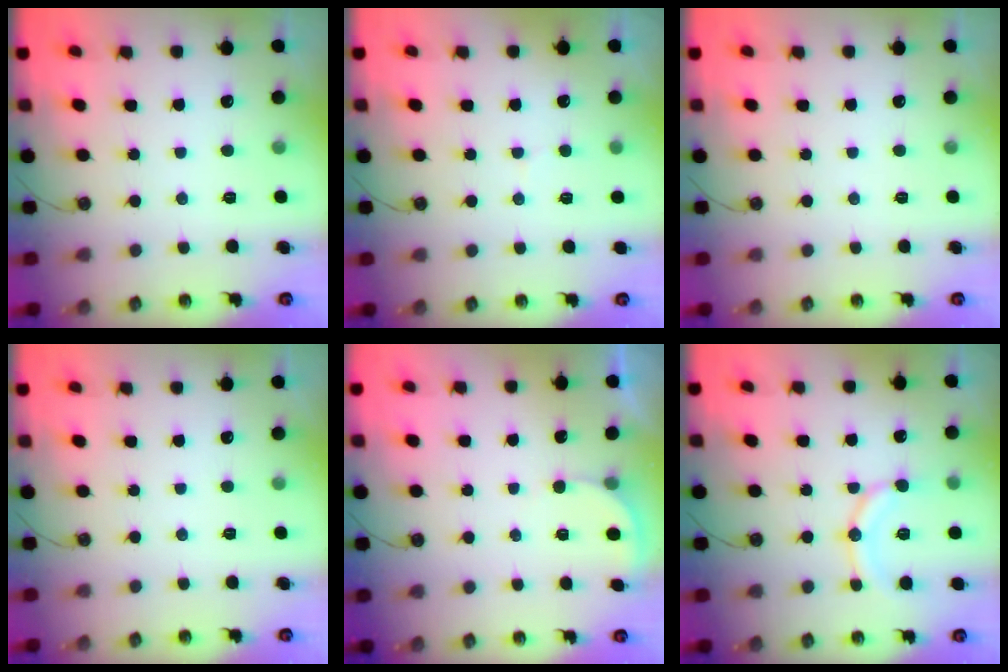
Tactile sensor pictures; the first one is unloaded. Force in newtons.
{"total": 3.2, "press": 3.1, "slide": 0.7}
{"total": 0.0}
{"total": 0.0}
{"total": 2.5, "press": 2.5, "slide": 0.3}
{"total": 13.9, "press": 13.5, "slide": 3.3}